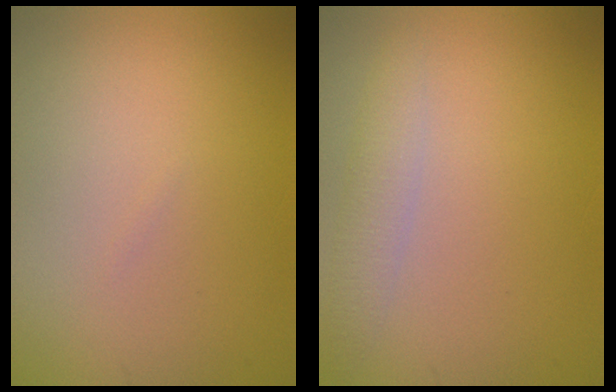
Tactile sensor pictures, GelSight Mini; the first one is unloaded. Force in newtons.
{"total": 2.0, "press": 2.0, "slide": 0.1}